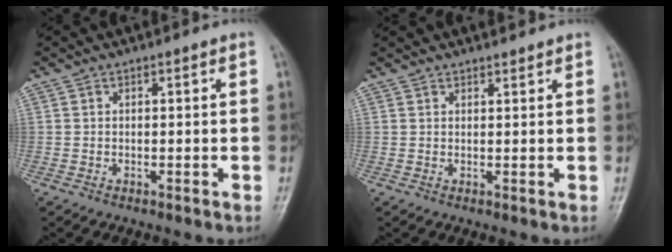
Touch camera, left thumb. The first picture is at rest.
{"total": 1.6, "force": [1.5, 0.4, 0.2], "torque": [0.005, -0.004, 0.025]}